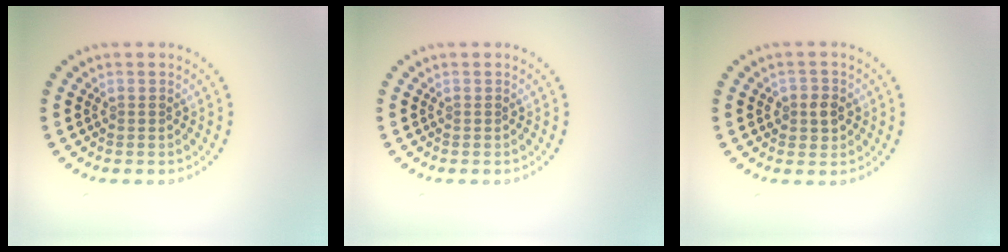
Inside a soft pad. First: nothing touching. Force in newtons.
{"total": 0.0}
{"total": 1.8, "press": 1.7, "slide": 0.7}